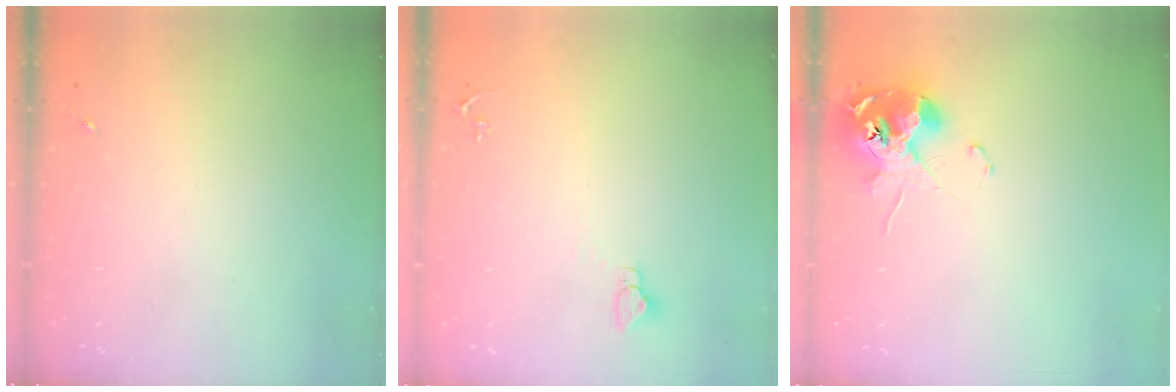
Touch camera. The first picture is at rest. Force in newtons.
{"total": 2.9, "press": 2.9, "slide": 0.1}
{"total": 11.8, "press": 11.7, "slide": 1.1}